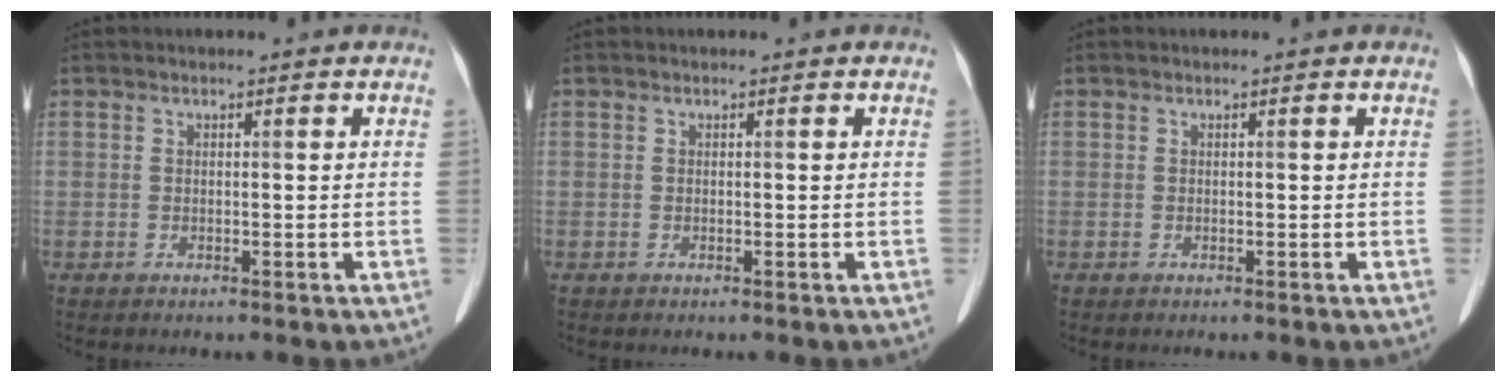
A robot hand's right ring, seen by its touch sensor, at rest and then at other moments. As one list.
[{"total": 0.0}, {"total": 0.0}]